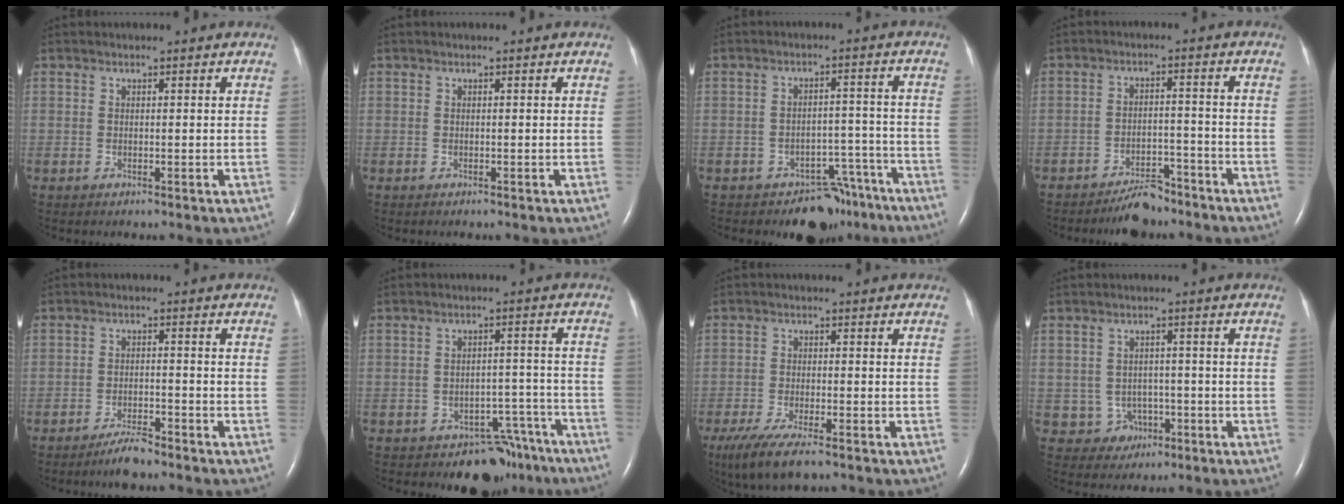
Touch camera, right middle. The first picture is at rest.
{"total": 0.0}
{"total": 8.0, "force": [-6.6, 4.3, 1.0], "torque": [0.014, 0.045, -0.091]}
{"total": 5.8, "force": [-5.1, 2.0, 1.8], "torque": [-0.029, 0.000, -0.082]}
{"total": 3.8, "force": [-3.3, 0.4, 1.7], "torque": [-0.039, -0.006, -0.060]}
{"total": 8.3, "force": [-6.9, 4.5, 0.8], "torque": [0.020, 0.045, -0.090]}
{"total": 8.5, "force": [-6.0, 1.8, 5.8], "torque": [-0.102, -0.021, -0.097]}
{"total": 3.3, "force": [-1.2, 3.0, 0.0], "torque": [0.005, 0.013, -0.010]}